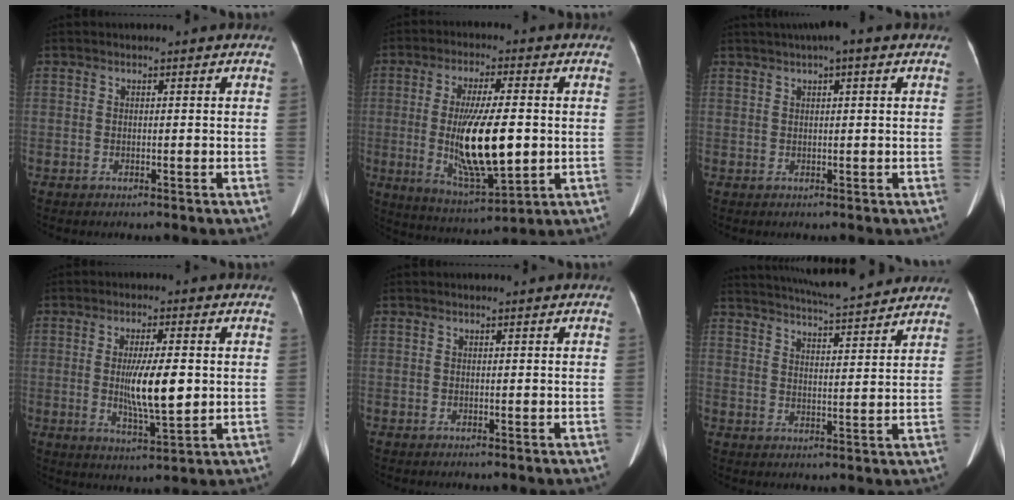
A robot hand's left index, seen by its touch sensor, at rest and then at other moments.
{"total": 13.9, "force": [-0.9, 3.1, 13.6], "torque": [-0.254, -0.017, -0.008]}
{"total": 4.7, "force": [2.9, 0.5, 3.7], "torque": [-0.060, 0.026, 0.042]}
{"total": 8.5, "force": [0.1, 1.4, 8.4], "torque": [-0.152, -0.013, 0.004]}
{"total": 0.0}
{"total": 16.6, "force": [15.1, 1.8, 6.7], "torque": [-0.107, 0.024, 0.209]}